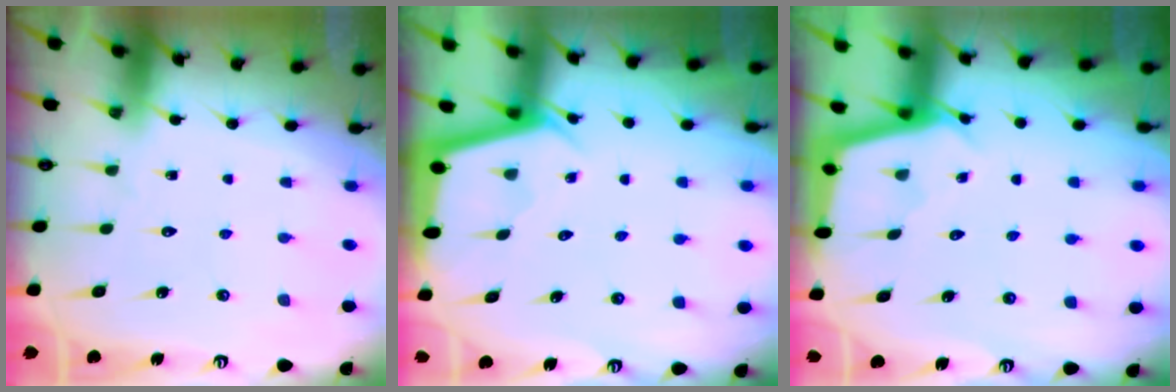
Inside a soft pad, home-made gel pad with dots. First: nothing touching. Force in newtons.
{"total": 2.4, "press": 2.4, "slide": 0.2}
{"total": 3.0, "press": 3.0, "slide": 0.3}